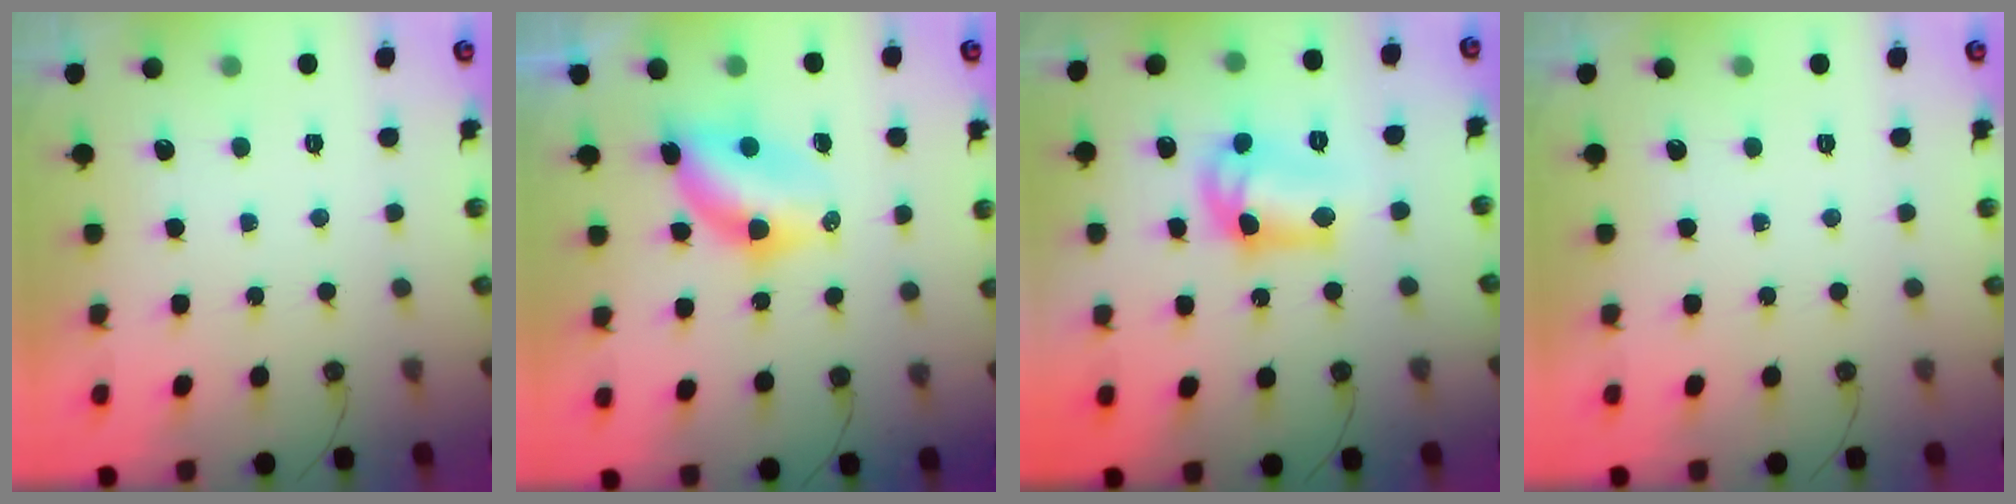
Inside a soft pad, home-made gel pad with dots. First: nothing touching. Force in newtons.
{"total": 6.4, "press": 6.4, "slide": 0.4}
{"total": 12.5, "press": 11.9, "slide": 3.9}
{"total": 0.0}